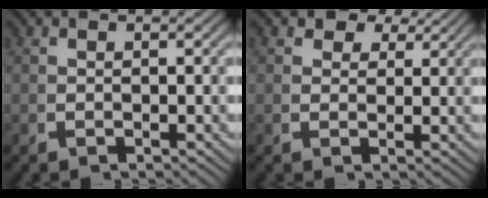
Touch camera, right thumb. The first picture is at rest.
{"total": 3.9, "force": [2.7, 2.3, 1.6], "torque": [-0.027, -0.001, 0.044]}